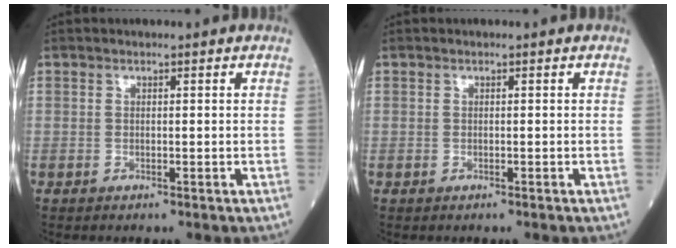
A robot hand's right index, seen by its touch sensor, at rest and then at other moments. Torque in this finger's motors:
{"motor_torque": [-0.06, -0.02, -0.03, 0.01]}